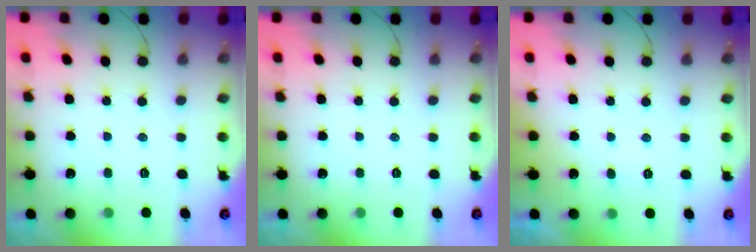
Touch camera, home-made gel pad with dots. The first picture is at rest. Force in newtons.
{"total": 0.0}
{"total": 2.4, "press": 2.4, "slide": 0.2}